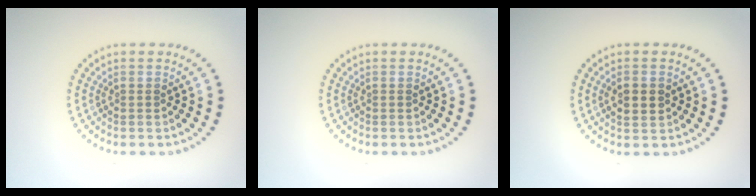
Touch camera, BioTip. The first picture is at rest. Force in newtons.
{"total": 0.0}
{"total": 1.7, "press": 1.7, "slide": 0.1}